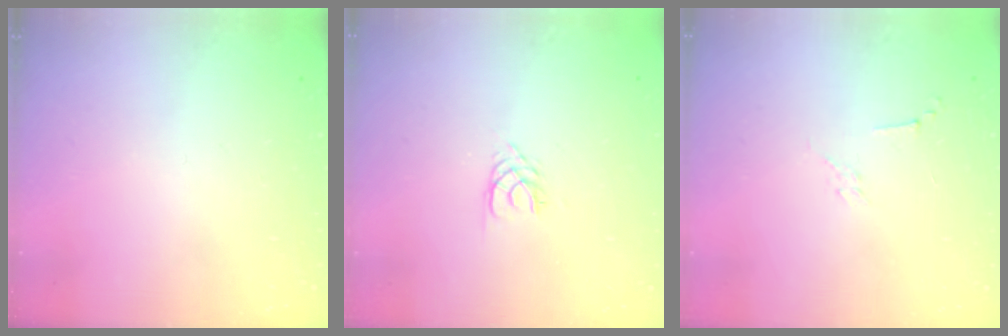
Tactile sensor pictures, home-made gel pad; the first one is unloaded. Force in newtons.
{"total": 1.7, "press": 1.7, "slide": 0.2}
{"total": 3.5, "press": 3.5, "slide": 0.8}